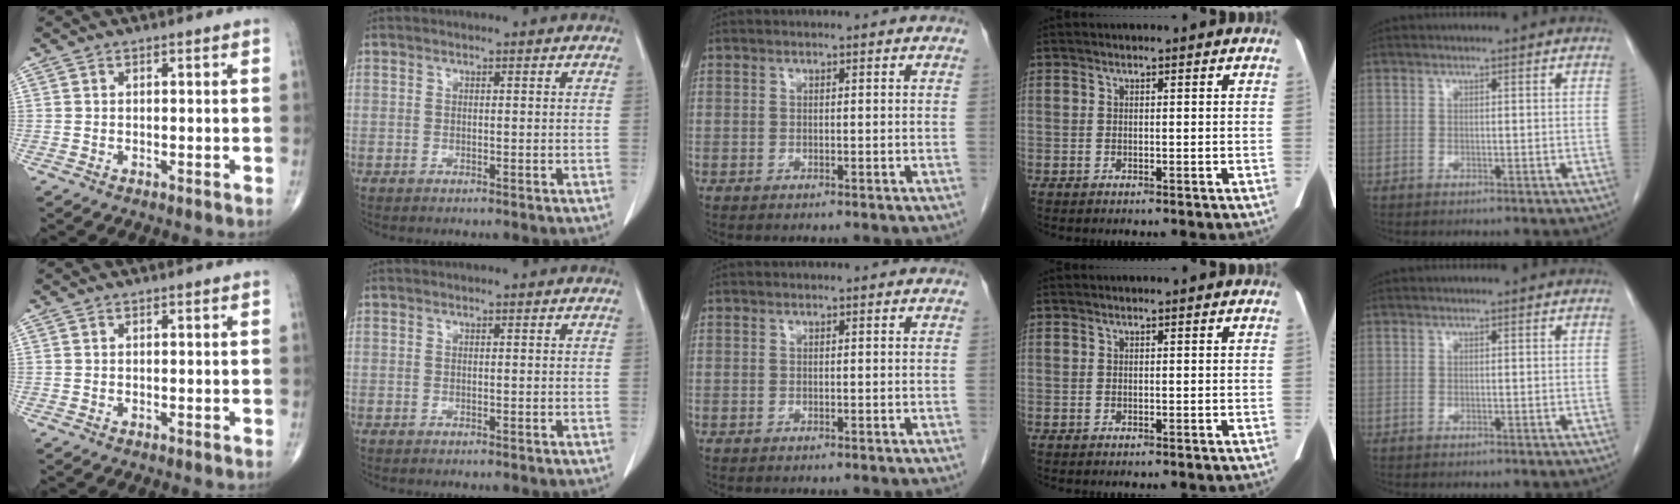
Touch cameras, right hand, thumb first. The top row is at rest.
{}